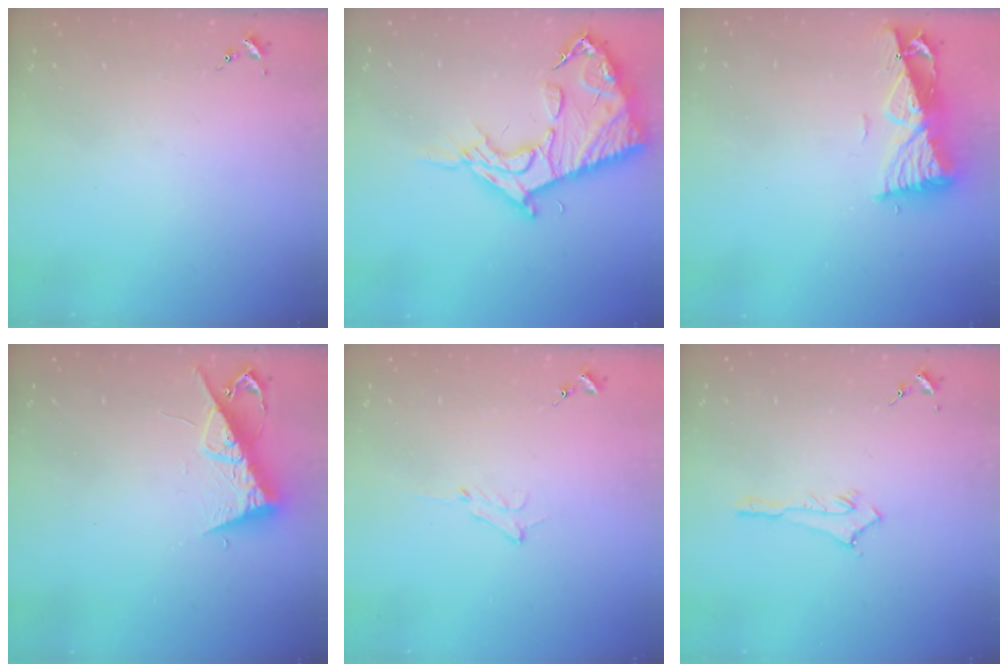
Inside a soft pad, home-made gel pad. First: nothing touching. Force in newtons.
{"total": 17.0, "press": 16.9, "slide": 1.7}
{"total": 9.3, "press": 9.2, "slide": 1.3}
{"total": 12.0, "press": 11.9, "slide": 0.7}
{"total": 5.1, "press": 5.0, "slide": 0.6}
{"total": 2.8, "press": 2.8, "slide": 0.2}